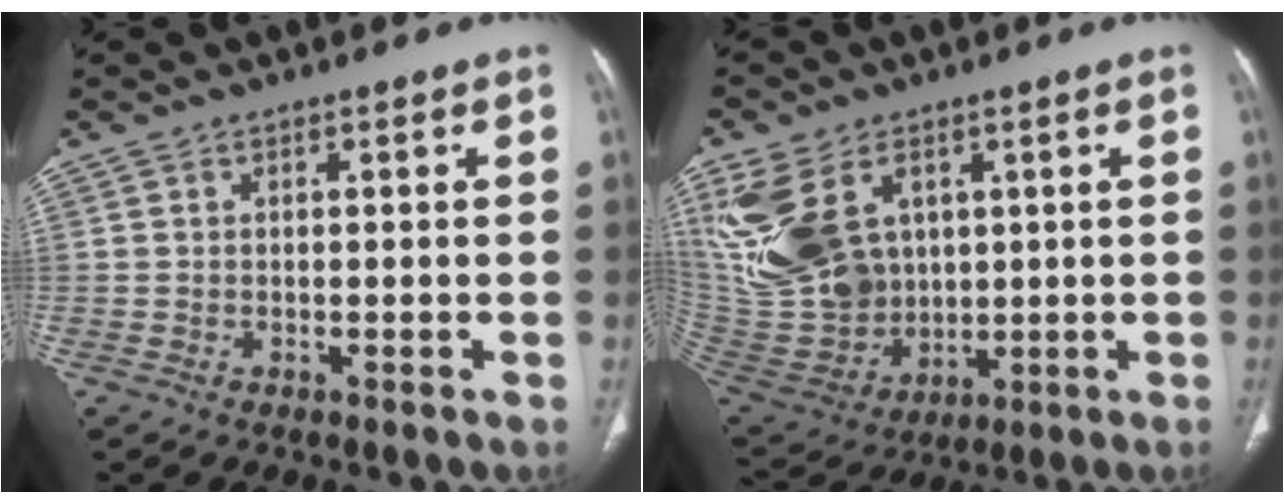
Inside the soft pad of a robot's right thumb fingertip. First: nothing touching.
{"total": 20.1, "force": [6.5, 14.2, 12.7], "torque": [-0.265, -0.016, 0.154]}